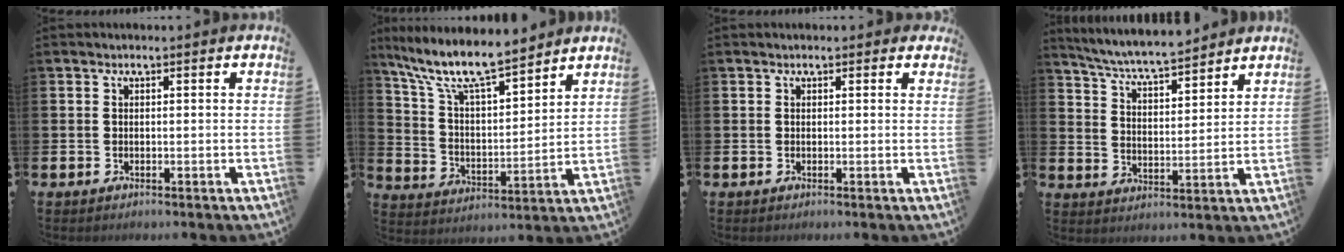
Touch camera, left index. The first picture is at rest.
{"total": 10.6, "force": [9.3, 1.9, 4.7], "torque": [-0.133, -0.052, 0.162]}
{"total": 0.5, "force": [0.3, 0.4, 0.2], "torque": [-0.004, 0.006, 0.005]}
{"total": 6.4, "force": [6.1, 0.2, 1.6], "torque": [-0.058, -0.041, 0.108]}